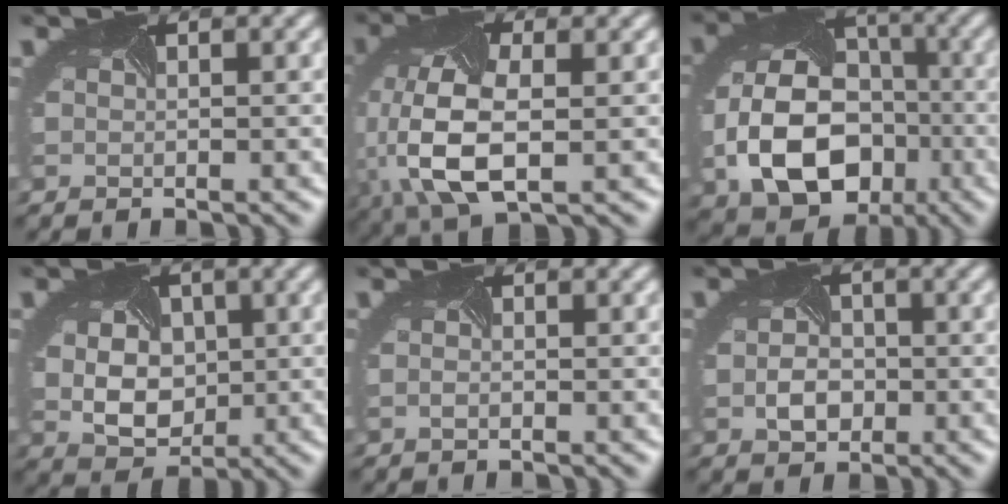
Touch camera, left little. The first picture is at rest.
{"total": 9.8, "force": [-2.1, 5.1, 8.1], "torque": [-0.190, -0.015, -0.039]}
{"total": 11.2, "force": [-2.8, 8.1, 7.2], "torque": [-0.151, -0.032, -0.042]}
{"total": 7.0, "force": [0.7, 5.4, 4.4], "torque": [-0.074, 0.000, 0.005]}
{"total": 0.7, "force": [-0.4, 0.4, 0.4], "torque": [-0.011, -0.006, -0.005]}
{"total": 2.8, "force": [-0.6, 2.1, 1.7], "torque": [-0.037, -0.005, -0.014]}